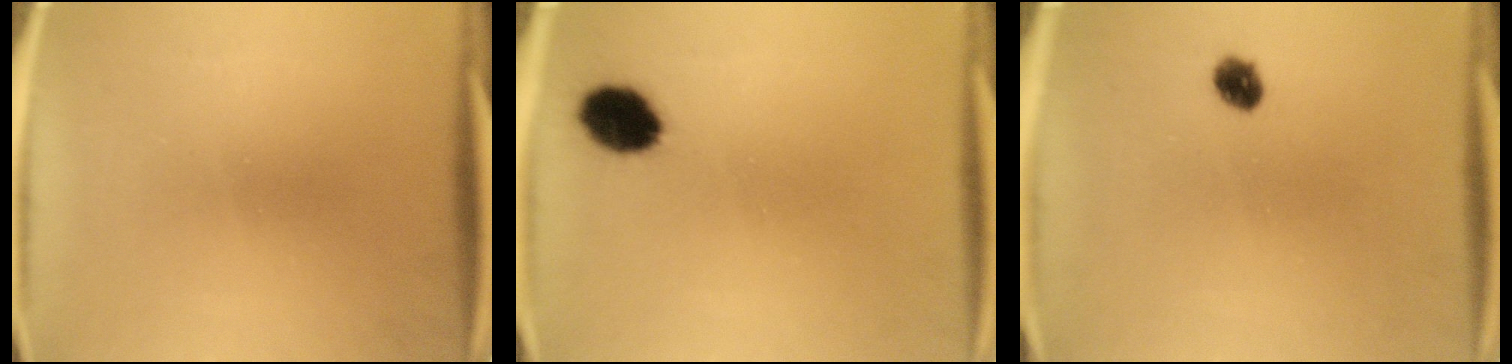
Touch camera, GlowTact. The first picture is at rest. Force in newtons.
{"total": 7.0}
{"total": 3.2}